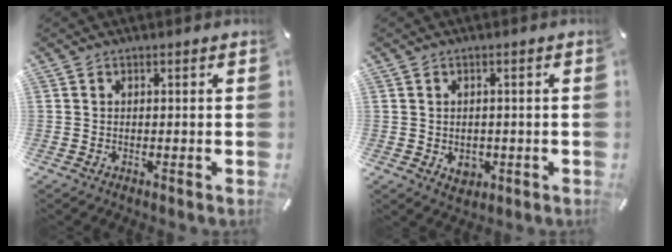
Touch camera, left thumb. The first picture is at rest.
{"total": 3.6, "force": [-0.9, 3.1, 1.6], "torque": [-0.009, 0.000, -0.015]}